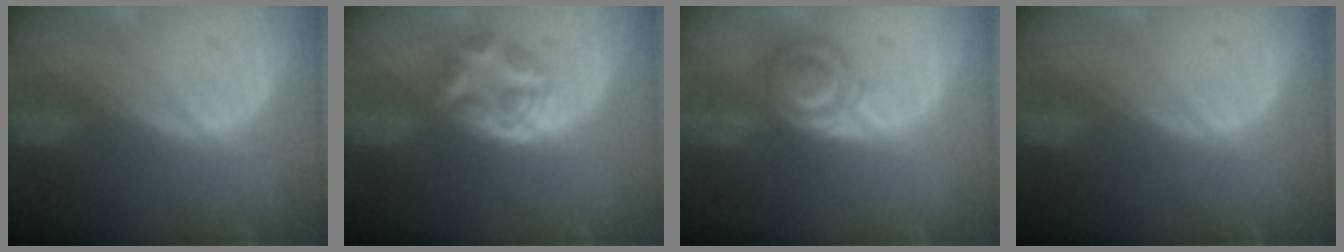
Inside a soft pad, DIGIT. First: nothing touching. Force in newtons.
{"total": 6.3, "press": 5.3, "slide": 3.4}
{"total": 6.7, "press": 5.9, "slide": 3.2}
{"total": 0.0}